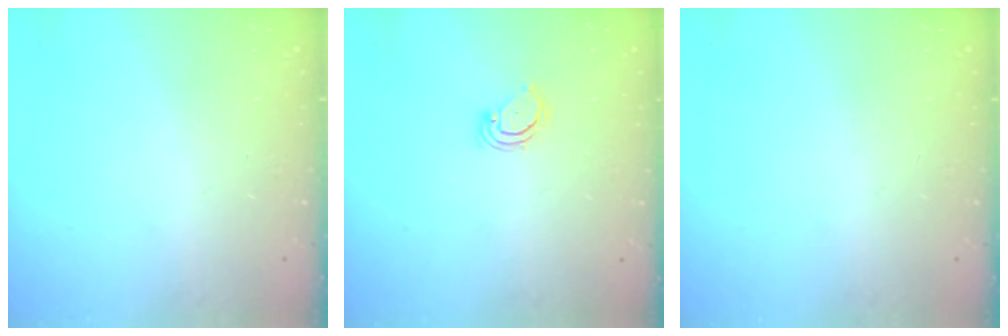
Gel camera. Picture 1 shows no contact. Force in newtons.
{"total": 3.5, "press": 3.5, "slide": 0.2}
{"total": 0.0}